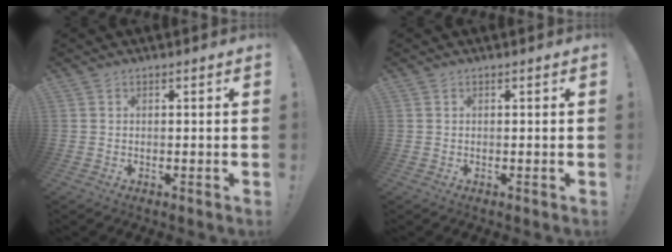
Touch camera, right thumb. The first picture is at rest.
{"total": 0.0}